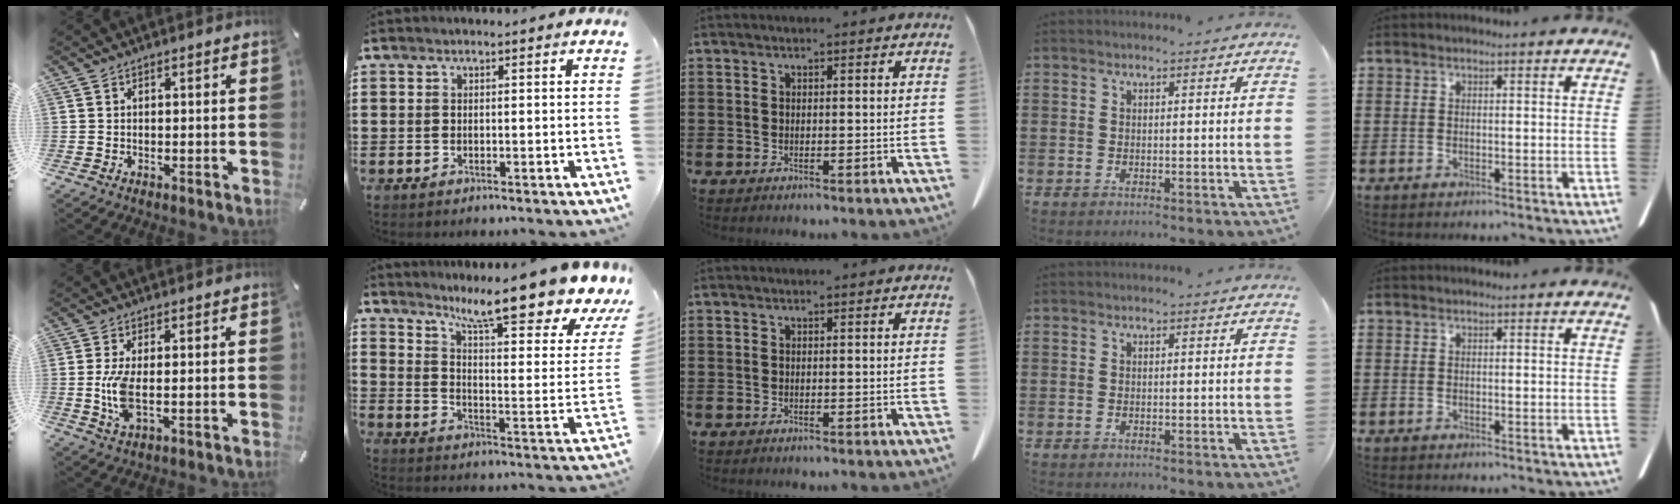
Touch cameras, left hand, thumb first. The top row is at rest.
{"thumb": {"total": 7.2, "force": [-0.4, 2.6, 6.7], "torque": [-0.160, -0.015, -0.013]}, "index": {"total": 13.1, "force": [10.1, 1.1, 8.3], "torque": [-0.153, -0.075, 0.162]}}